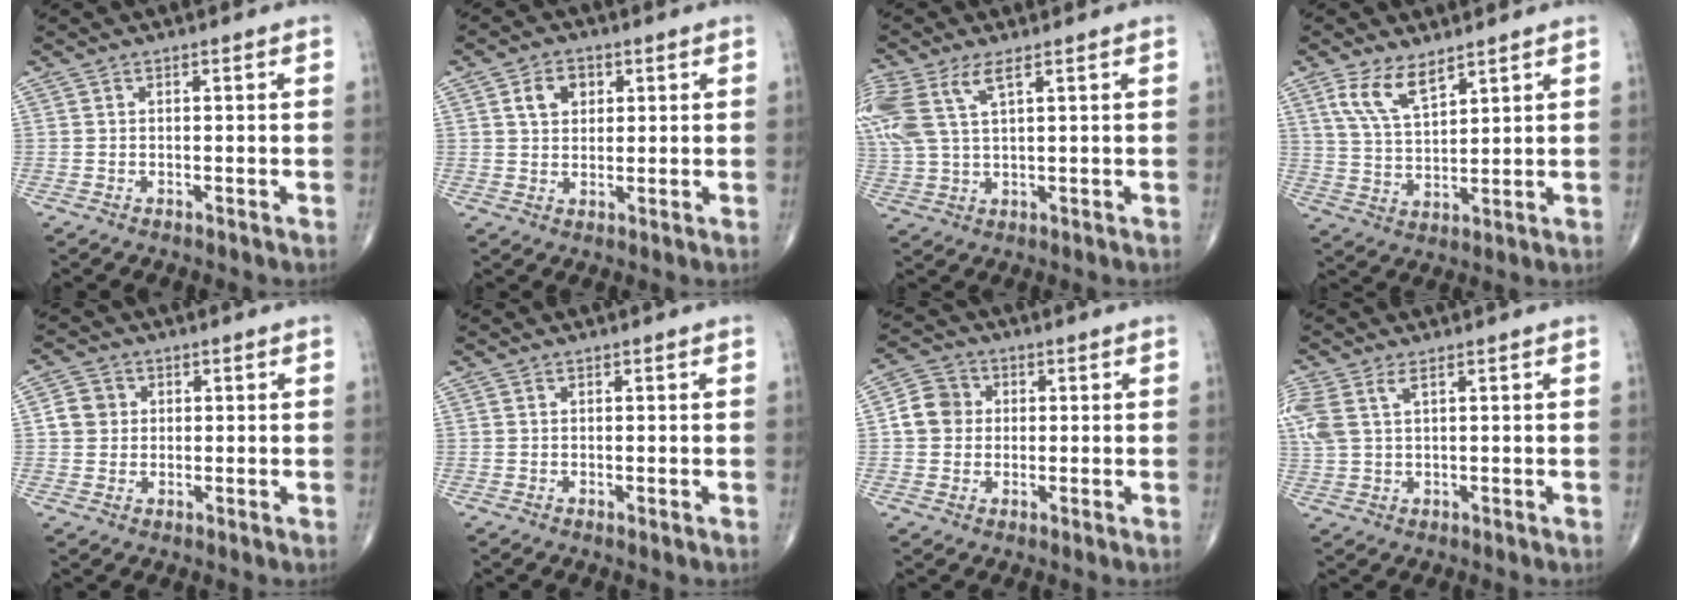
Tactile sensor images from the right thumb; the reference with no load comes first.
{"total": 5.0, "force": [1.8, 3.7, 2.8], "torque": [-0.028, -0.001, 0.028]}
{"total": 12.1, "force": [5.0, 5.2, 9.8], "torque": [-0.260, 0.004, 0.104]}
{"total": 7.6, "force": [4.9, 3.0, 5.0], "torque": [-0.088, -0.027, 0.101]}
{"total": 4.3, "force": [0.6, 4.0, 1.5], "torque": [-0.010, 0.005, 0.006]}
{"total": 0.0}
{"total": 6.2, "force": [0.5, 5.6, 2.5], "torque": [-0.031, 0.012, -0.002]}
{"total": 7.8, "force": [2.9, 3.9, 6.1], "torque": [-0.171, 0.017, 0.068]}